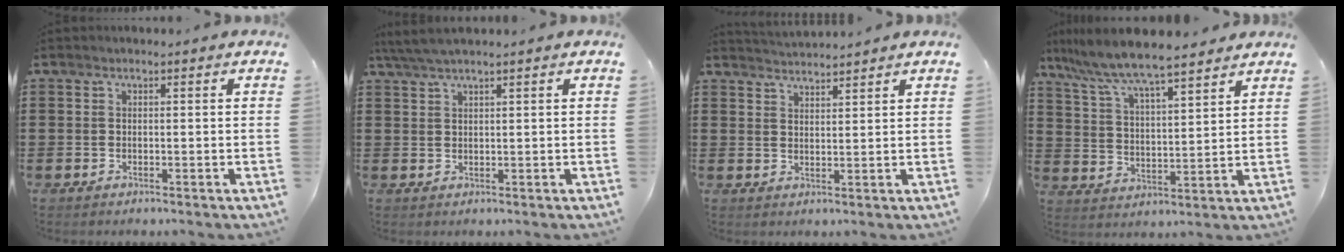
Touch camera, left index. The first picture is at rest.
{"total": 3.0, "force": [2.3, 0.1, 1.9], "torque": [-0.041, 0.004, 0.043]}
{"total": 2.6, "force": [2.6, -0.3, -0.2], "torque": [-0.004, -0.008, 0.049]}
{"total": 7.1, "force": [6.5, 0.1, 2.9], "torque": [-0.086, -0.037, 0.109]}